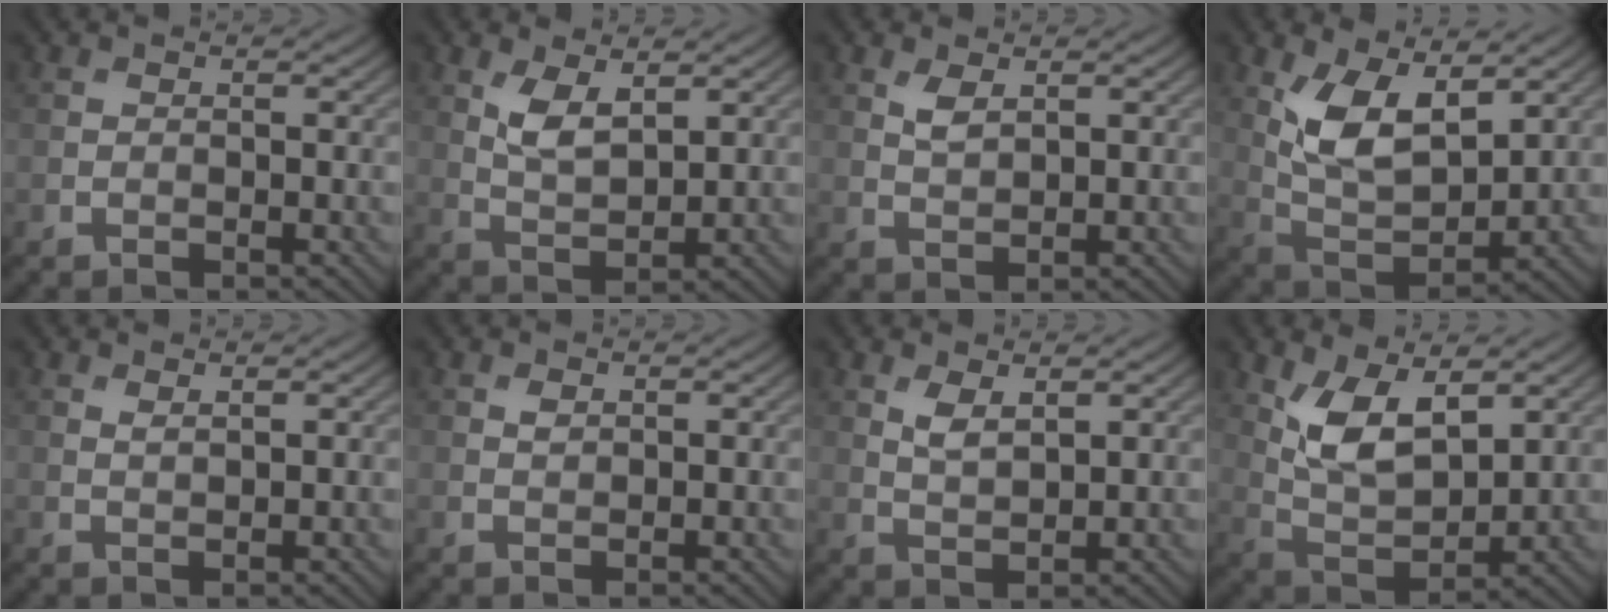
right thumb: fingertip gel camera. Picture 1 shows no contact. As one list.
[{"total": 4.9, "force": [2.2, 2.2, 3.8], "torque": [-0.087, -0.006, 0.047]}, {"total": 2.2, "force": [1.1, 1.0, 1.6], "torque": [-0.038, -0.001, 0.026]}, {"total": 10.0, "force": [3.9, 5.0, 7.7], "torque": [-0.164, -0.008, 0.076]}, {"total": 1.0, "force": [0.7, 0.2, 0.6], "torque": [-0.018, -0.001, 0.016]}, {"total": 1.0, "force": [0.5, 0.6, 0.6], "torque": [-0.013, -0.001, 0.011]}, {"total": 2.9, "force": [1.5, 1.1, 2.2], "torque": [-0.052, -0.004, 0.034]}, {"total": 9.0, "force": [3.9, 4.3, 6.8], "torque": [-0.144, -0.008, 0.079]}]